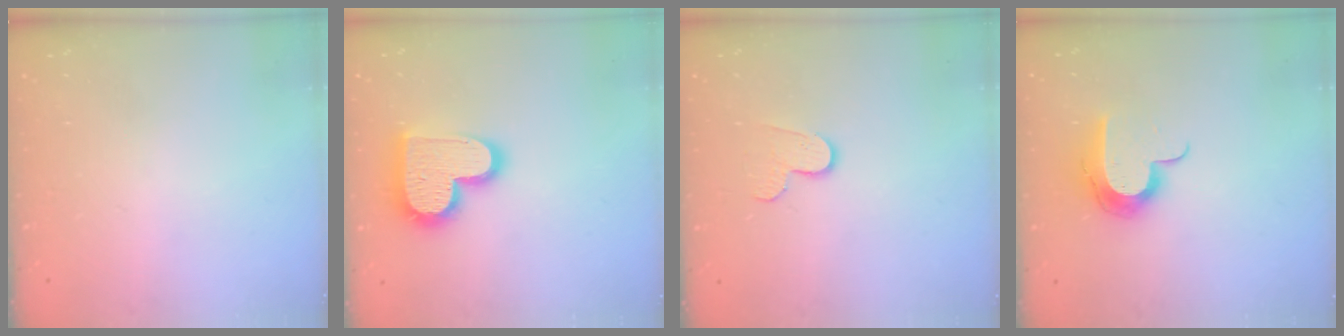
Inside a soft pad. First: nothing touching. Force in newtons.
{"total": 17.1, "press": 17.1, "slide": 1.1}
{"total": 6.3, "press": 6.3, "slide": 0.5}
{"total": 11.3, "press": 11.2, "slide": 0.7}